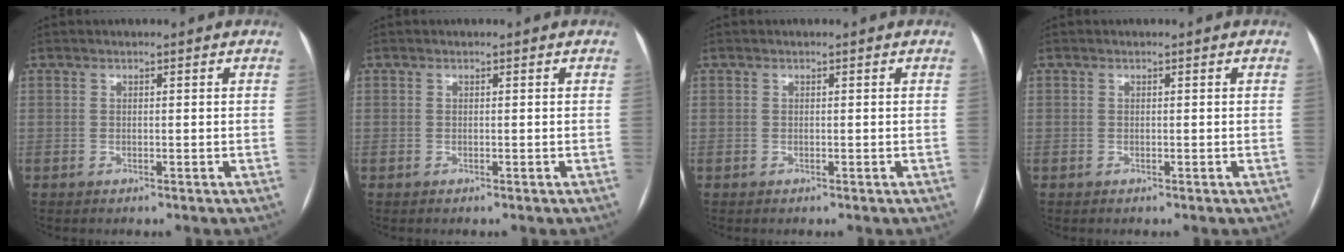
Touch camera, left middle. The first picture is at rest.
{"total": 0.0}
{"total": 0.0}
{"total": 0.0}